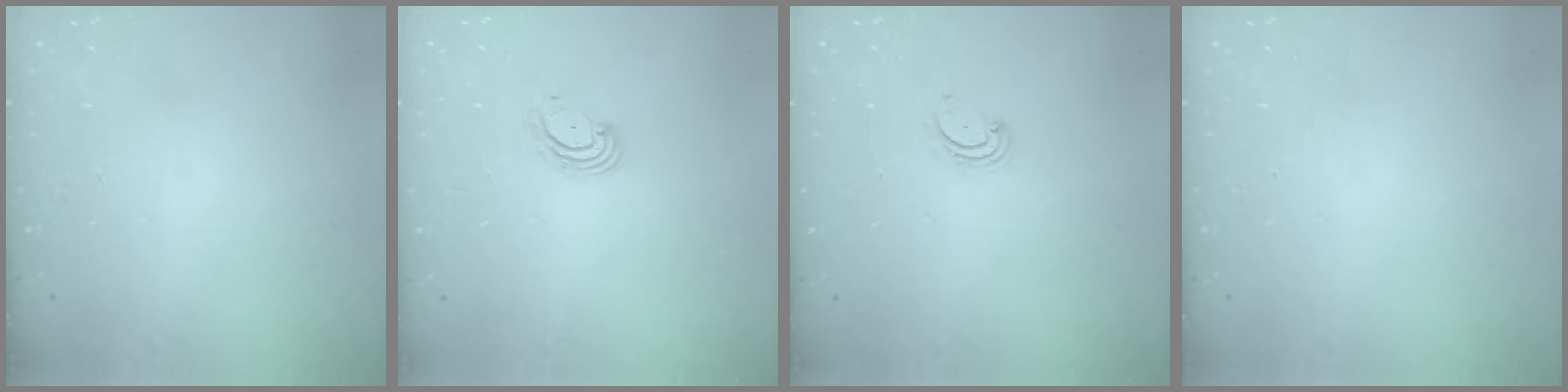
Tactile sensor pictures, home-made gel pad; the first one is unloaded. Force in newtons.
{"total": 3.2, "press": 3.1, "slide": 0.4}
{"total": 2.6, "press": 2.5, "slide": 0.3}
{"total": 0.0}